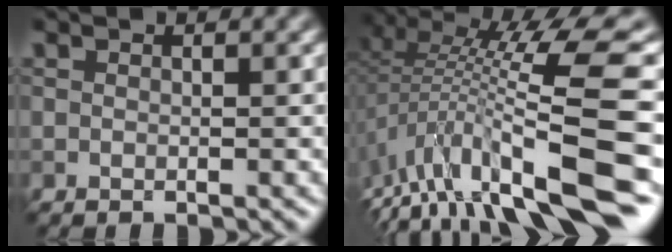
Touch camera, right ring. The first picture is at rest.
{"total": 11.3, "force": [-4.2, 1.8, 10.3], "torque": [-0.168, 0.021, -0.060]}